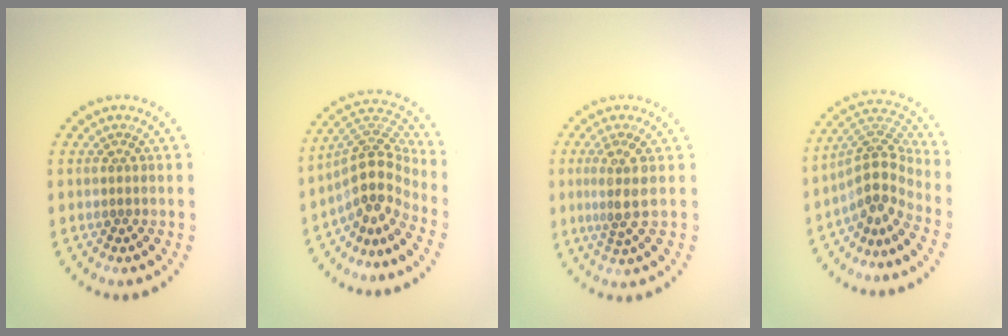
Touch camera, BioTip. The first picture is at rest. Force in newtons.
{"total": 4.5, "press": 3.4, "slide": 3.1}
{"total": 2.5, "press": 1.9, "slide": 1.7}
{"total": 4.0, "press": 2.8, "slide": 2.8}